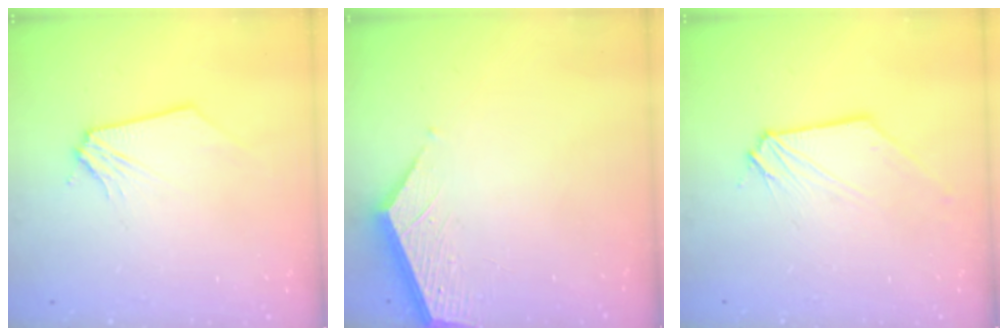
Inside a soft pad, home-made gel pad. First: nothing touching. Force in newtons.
{"total": 3.6, "press": 3.6, "slide": 0.4}
{"total": 0.6, "press": 0.6, "slide": 0.1}